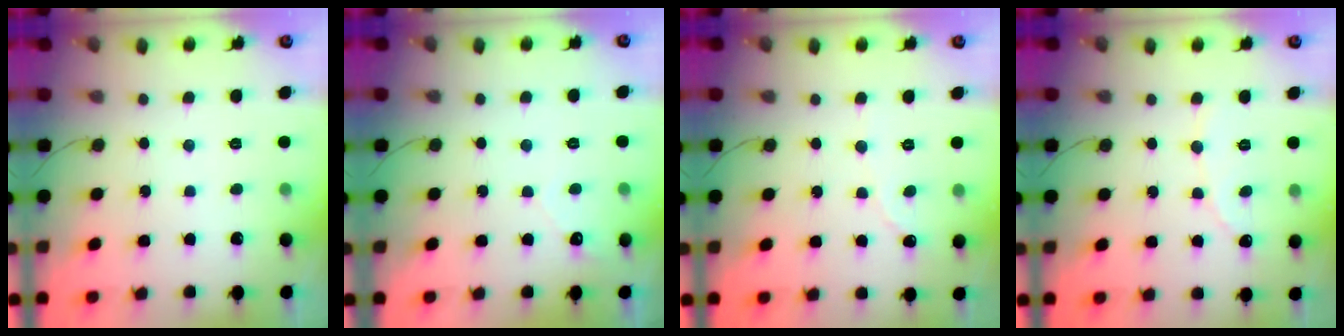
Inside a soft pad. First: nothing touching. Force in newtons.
{"total": 1.7, "press": 1.7, "slide": 0.1}
{"total": 0.0}
{"total": 1.7, "press": 1.7, "slide": 0.1}